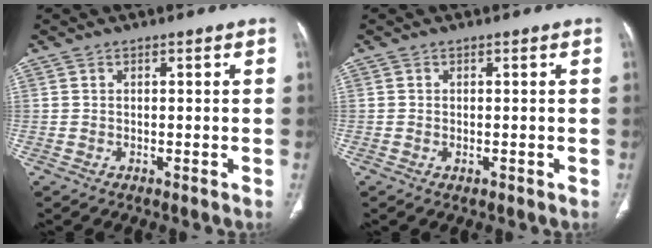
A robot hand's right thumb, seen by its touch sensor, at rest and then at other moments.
{"total": 0.5, "force": [-0.1, 0.4, 0.4], "torque": [-0.009, 0.000, 0.001]}